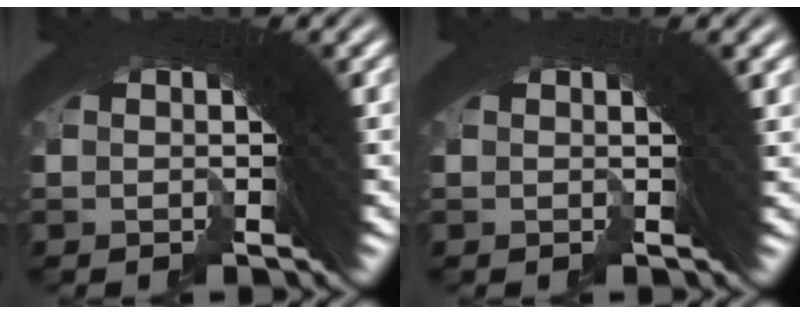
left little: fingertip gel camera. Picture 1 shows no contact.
{"total": 1.1, "force": [0.6, -0.1, 0.8], "torque": [-0.014, 0.003, 0.007]}